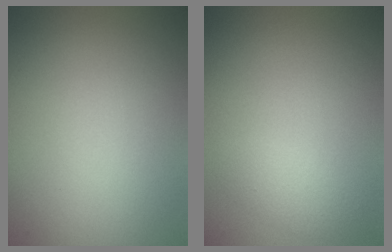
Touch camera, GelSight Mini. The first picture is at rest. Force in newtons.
{"total": 1.6, "press": 1.6, "slide": 0.1}